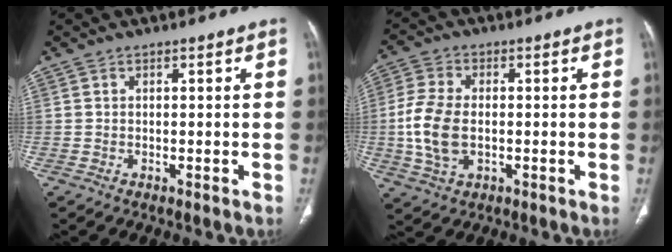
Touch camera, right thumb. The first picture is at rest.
{"total": 9.6, "force": [-1.0, 5.9, 7.6], "torque": [-0.167, 0.004, -0.020]}